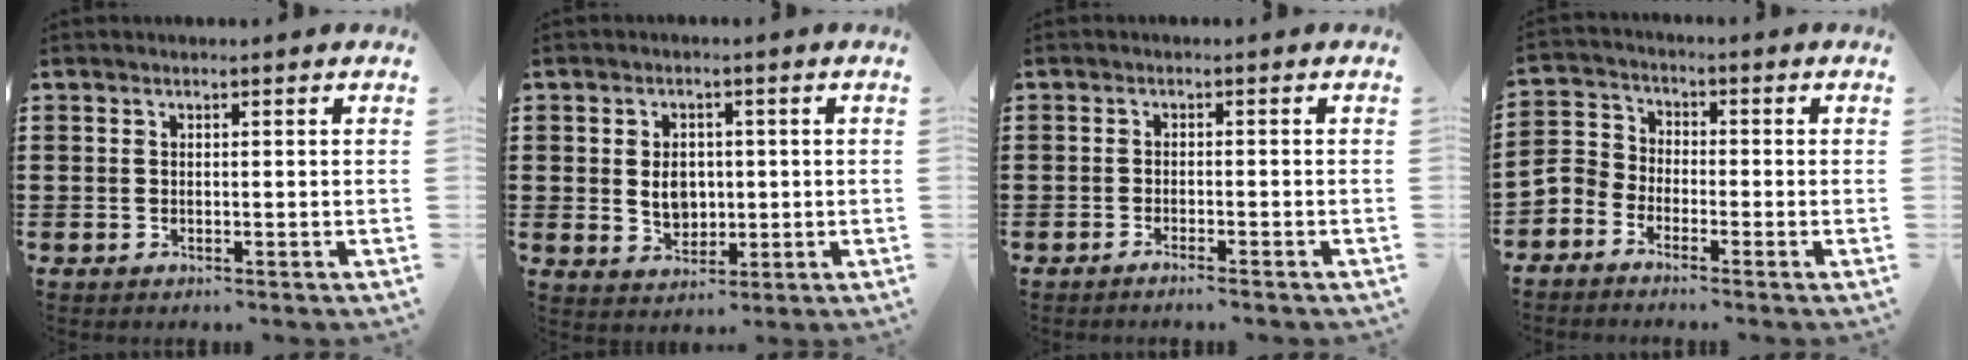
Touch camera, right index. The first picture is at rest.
{"total": 4.7, "force": [0.3, 3.7, 2.9], "torque": [-0.051, 0.005, -0.001]}
{"total": 1.3, "force": [-1.2, -0.1, 0.4], "torque": [-0.009, 0.001, -0.023]}
{"total": 3.9, "force": [-3.3, 2.0, 0.6], "torque": [-0.042, 0.000, -0.078]}